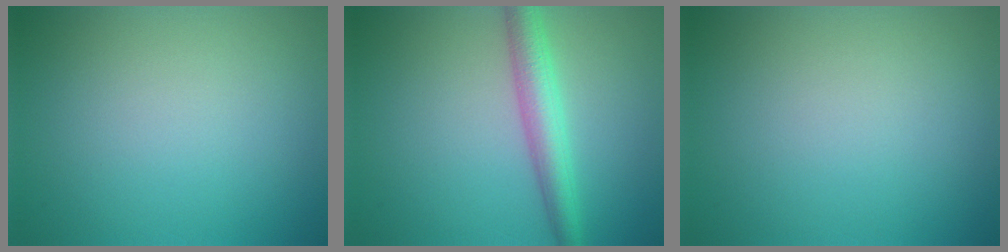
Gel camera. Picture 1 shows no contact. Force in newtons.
{"total": 3.8, "press": 3.8, "slide": 0.1}
{"total": 0.0}